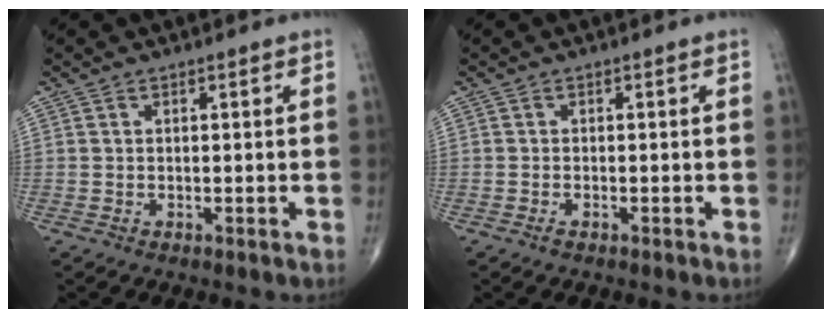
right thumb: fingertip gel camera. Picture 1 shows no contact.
{"total": 0.7, "force": [-0.5, 0.3, 0.4], "torque": [-0.008, 0.002, -0.010]}